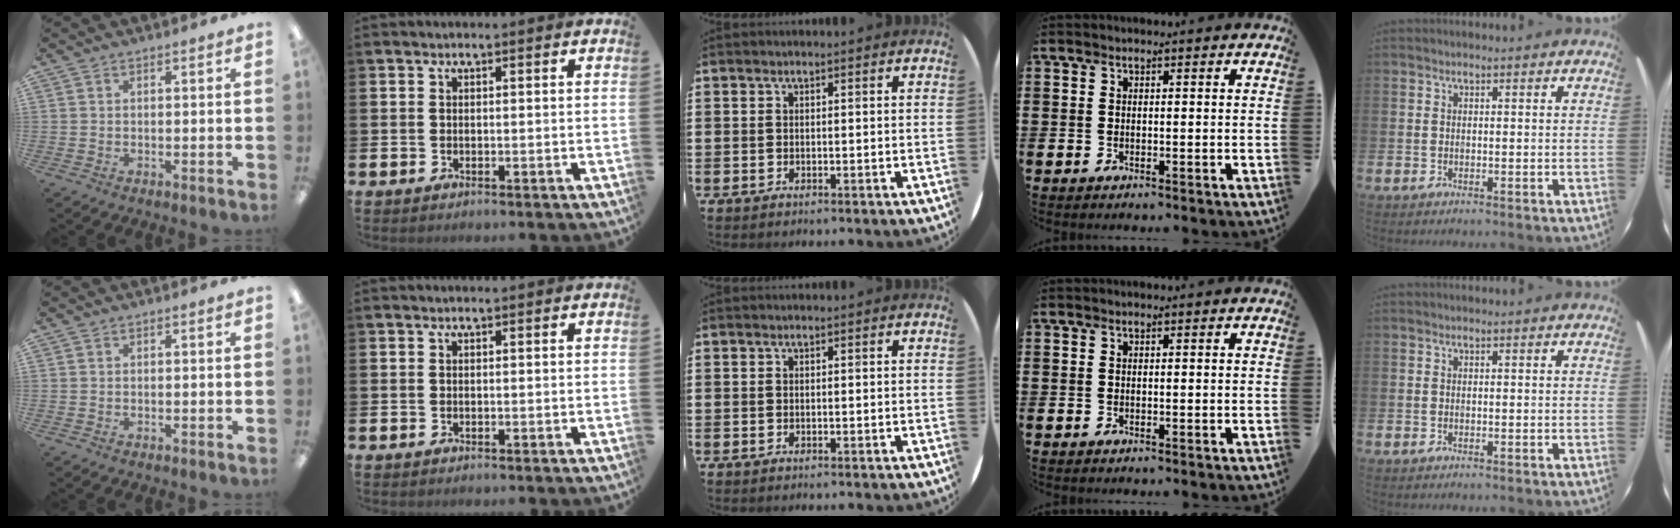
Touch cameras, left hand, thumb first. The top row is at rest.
{}